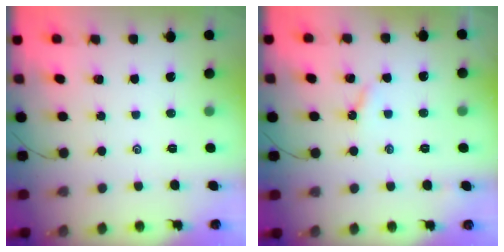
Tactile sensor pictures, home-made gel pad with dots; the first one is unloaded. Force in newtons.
{"total": 2.9, "press": 2.8, "slide": 0.4}